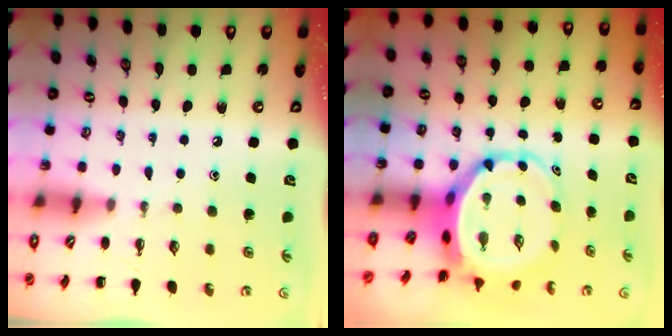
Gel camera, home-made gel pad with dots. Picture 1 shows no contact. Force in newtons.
{"total": 7.2, "press": 6.9, "slide": 2.2}